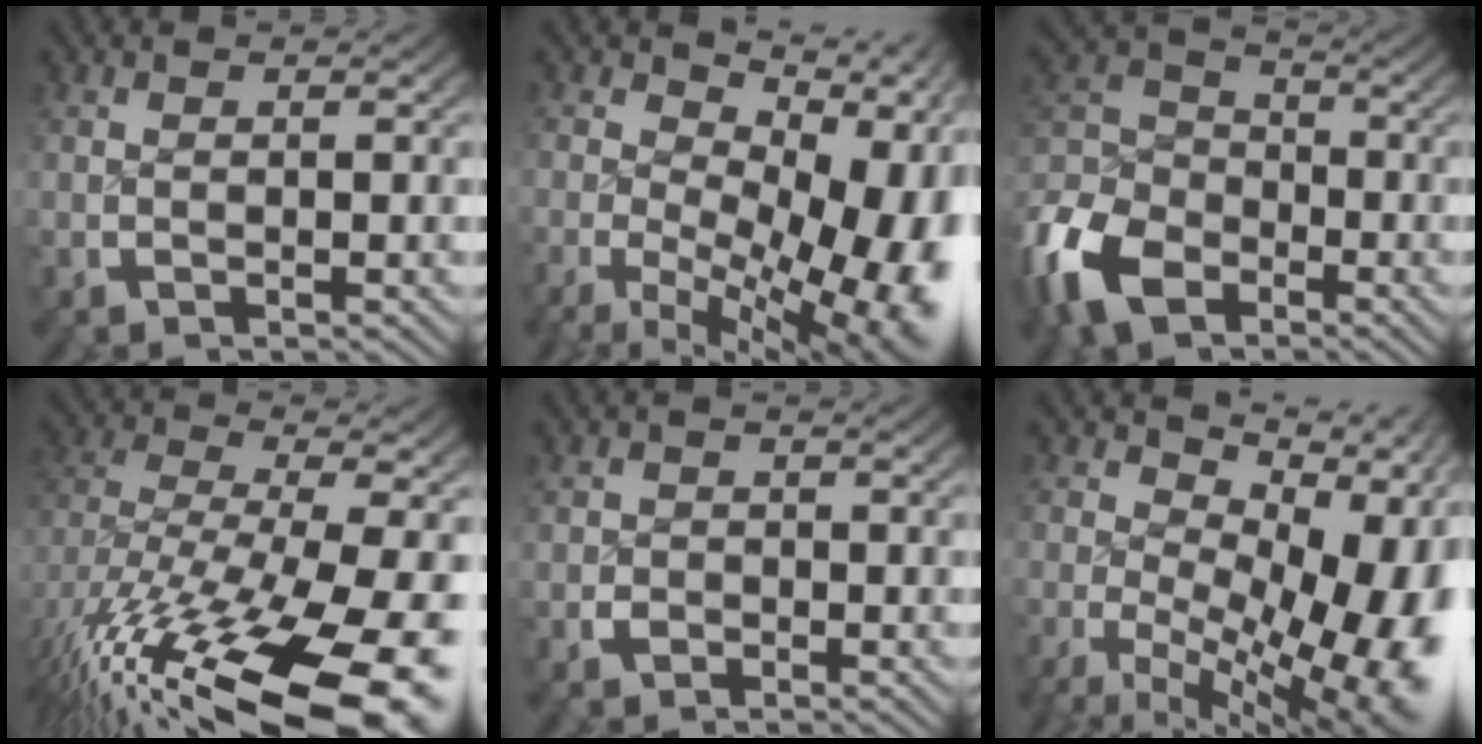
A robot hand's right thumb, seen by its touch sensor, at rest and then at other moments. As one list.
[{"total": 14.0, "force": [-1.6, 8.6, 11.0], "torque": [-0.166, -0.044, -0.007]}, {"total": 8.2, "force": [-3.2, 6.3, 4.3], "torque": [-0.102, -0.019, -0.051]}, {"total": 14.3, "force": [-5.5, 7.6, 10.8], "torque": [-0.216, -0.065, -0.044]}, {"total": 1.3, "force": [-1.0, 0.9, -0.2], "torque": [0.002, -0.003, -0.015]}, {"total": 15.6, "force": [-2.1, 9.8, 12.0], "torque": [-0.182, -0.048, -0.012]}]